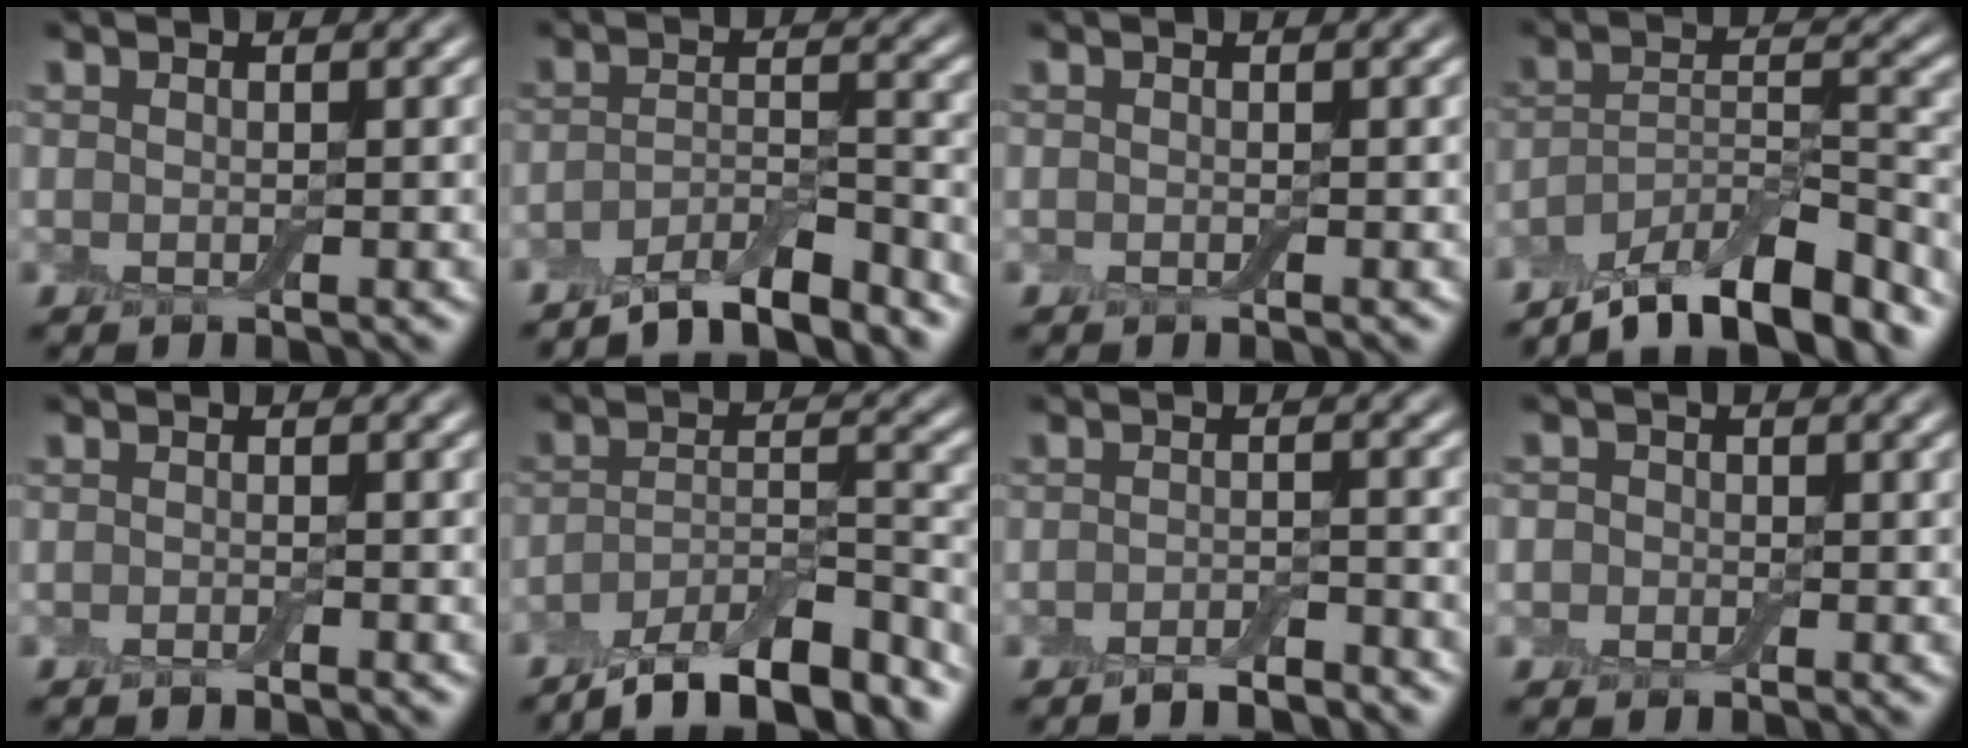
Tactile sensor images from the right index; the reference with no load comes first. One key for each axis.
{"total": 5.6, "fx": -4.8, "fy": 1.0, "fz": 2.7, "tx": -0.046, "ty": 0.001, "tz": -0.080}
{"total": 0.0}
{"total": 9.8, "fx": -8.0, "fy": 2.5, "fz": 5.1, "tx": -0.080, "ty": 0.005, "tz": -0.138}
{"total": 0.7, "fx": -0.7, "fy": -0.1, "fz": 0.3, "tx": -0.003, "ty": -0.002, "tz": -0.011}
{"total": 9.1, "fx": -7.3, "fy": 2.6, "fz": 4.7, "tx": -0.071, "ty": -0.004, "tz": -0.120}
{"total": 2.5, "fx": -2.2, "fy": 0.4, "fz": 1.1, "tx": -0.013, "ty": 0.004, "tz": -0.038}
{"total": 1.2, "fx": -0.4, "fy": 1.1, "fz": 0.2, "tx": 0.012, "ty": 0.002, "tz": -0.017}